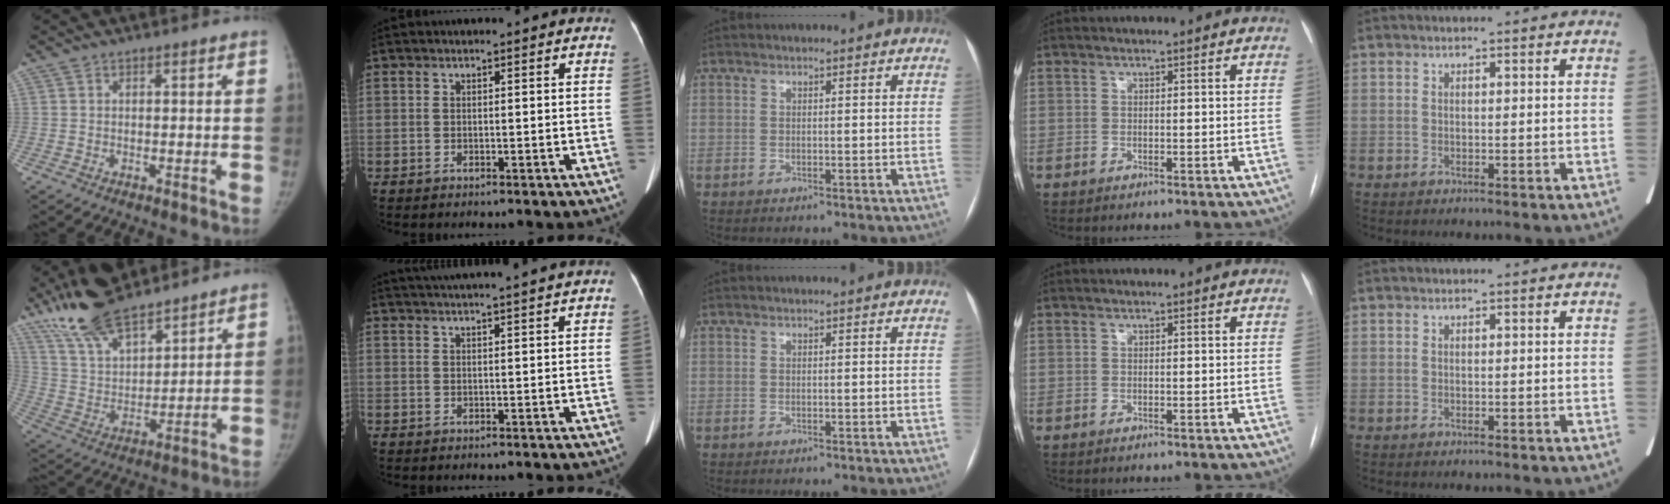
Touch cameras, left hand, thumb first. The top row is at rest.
{"thumb": {"total": 16.4, "force": [12.9, 5.5, 8.5], "torque": [-0.128, -0.054, 0.245]}, "index": {"total": 10.6, "force": [9.6, -1.2, 4.4], "torque": [-0.072, 0.020, 0.124]}}